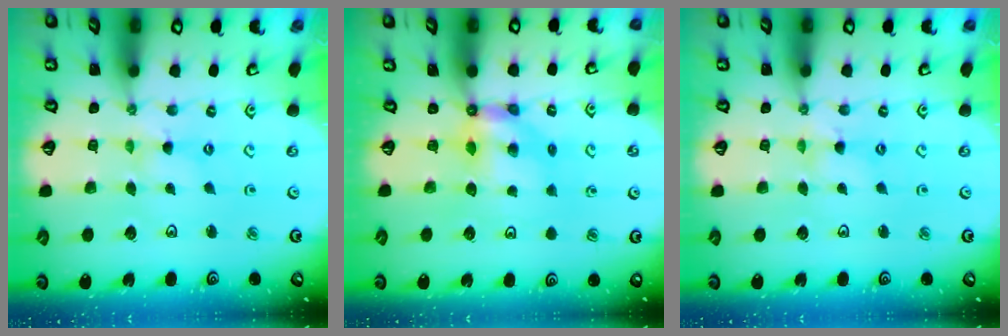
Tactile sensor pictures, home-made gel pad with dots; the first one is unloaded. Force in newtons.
{"total": 5.8, "press": 5.8, "slide": 0.3}
{"total": 1.3, "press": 1.2, "slide": 0.2}